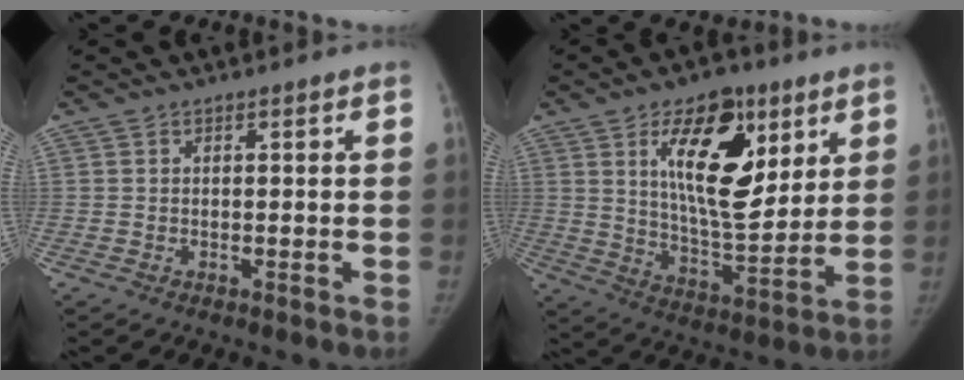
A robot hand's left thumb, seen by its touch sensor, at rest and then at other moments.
{"total": 18.6, "force": [7.7, 9.1, 14.3], "torque": [-0.175, -0.048, 0.132]}